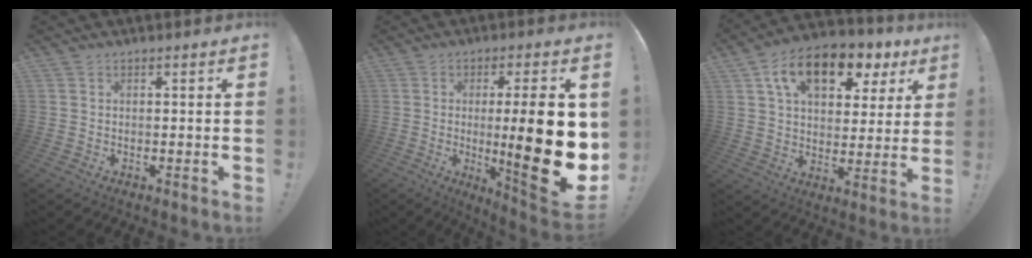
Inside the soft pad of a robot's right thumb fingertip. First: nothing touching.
{"total": 21.7, "force": [-0.6, 3.6, 21.4], "torque": [-0.314, -0.019, -0.005]}
{"total": 16.0, "force": [8.6, 9.1, 10.0], "torque": [-0.160, -0.039, 0.150]}